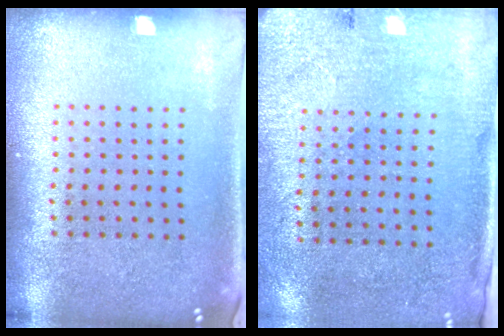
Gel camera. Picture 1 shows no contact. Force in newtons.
{"total": 2.7, "press": 2.2, "slide": 1.5}